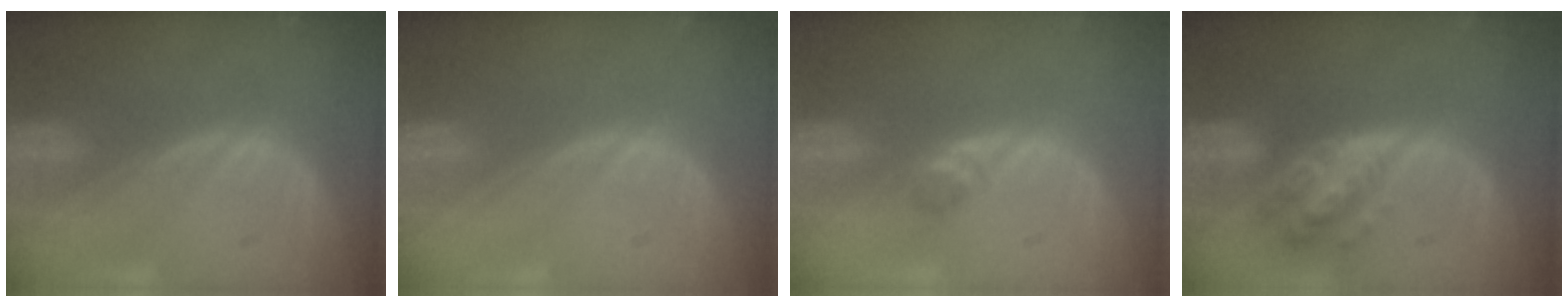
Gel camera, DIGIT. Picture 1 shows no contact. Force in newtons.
{"total": 0.0}
{"total": 1.6, "press": 1.4, "slide": 0.8}
{"total": 6.4, "press": 5.8, "slide": 2.8}